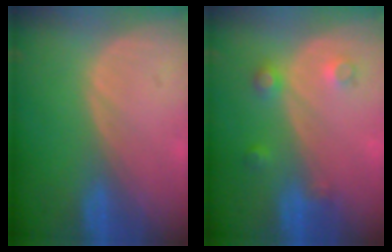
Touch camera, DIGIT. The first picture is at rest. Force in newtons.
{"total": 3.5, "press": 3.2, "slide": 1.6}